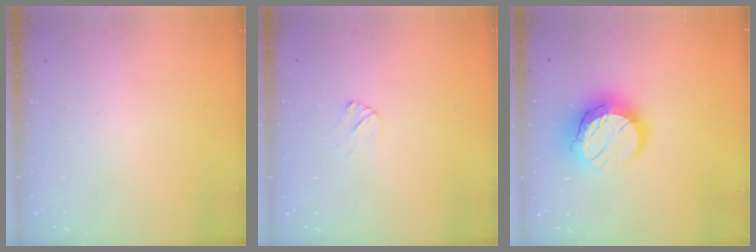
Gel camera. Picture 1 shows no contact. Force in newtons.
{"total": 4.7, "press": 4.7, "slide": 0.3}
{"total": 14.5, "press": 14.5, "slide": 0.9}